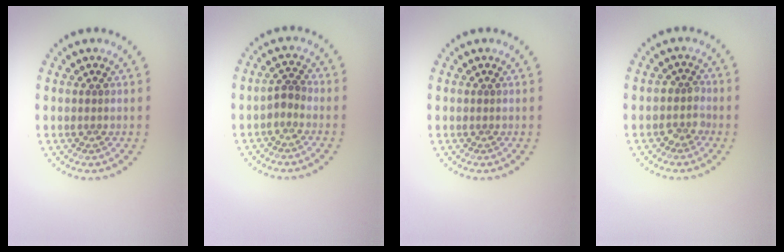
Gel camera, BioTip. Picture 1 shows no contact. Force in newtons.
{"total": 1.3, "press": 1.0, "slide": 0.9}
{"total": 0.0}
{"total": 1.7, "press": 1.5, "slide": 0.8}